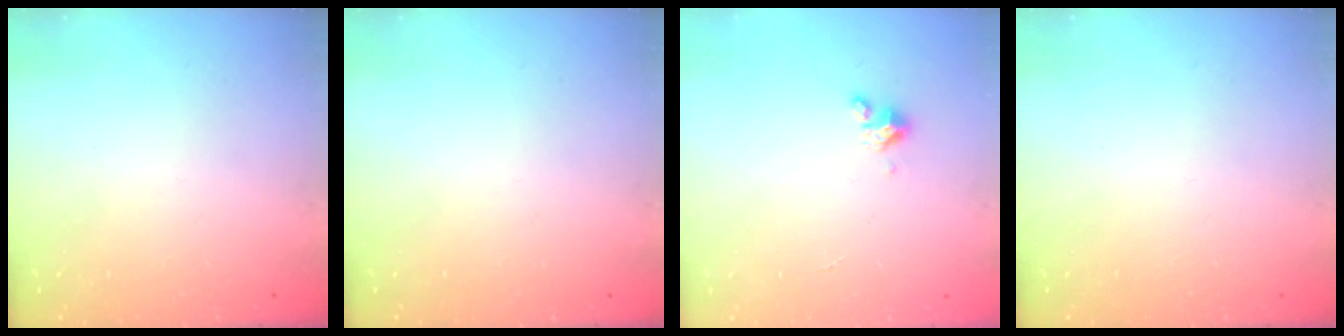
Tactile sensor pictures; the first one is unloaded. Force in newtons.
{"total": 0.0}
{"total": 3.4, "press": 3.4, "slide": 0.3}
{"total": 0.0}